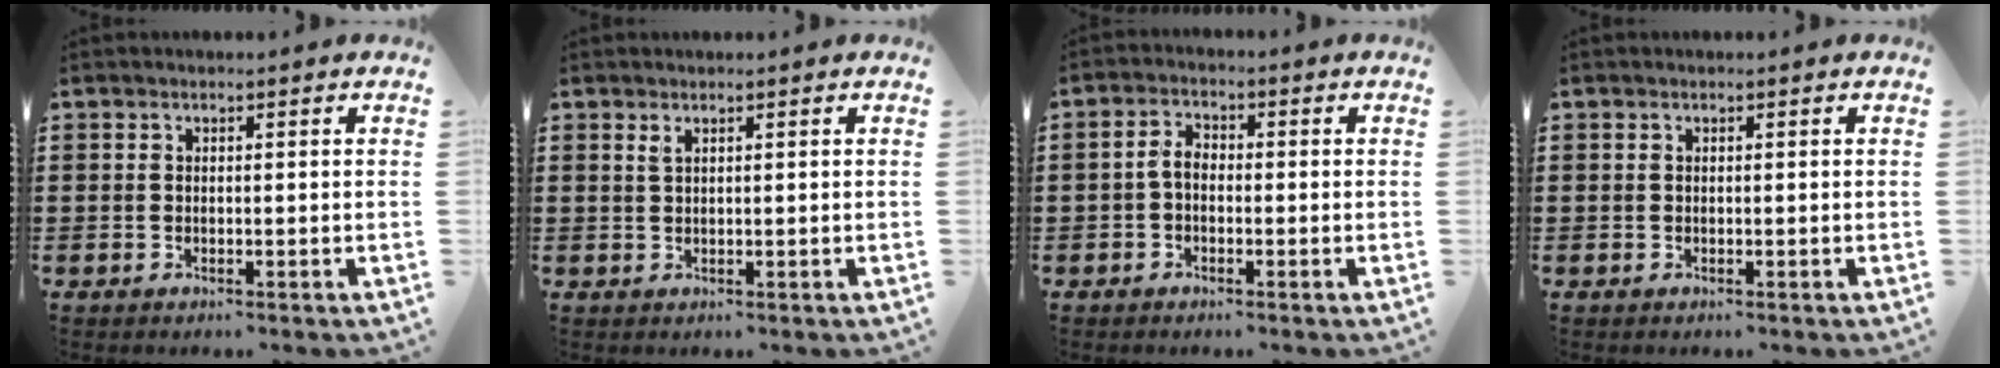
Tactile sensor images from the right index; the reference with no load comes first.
{"total": 0.9, "force": [0.5, 0.3, 0.6], "torque": [-0.014, 0.004, 0.009]}
{"total": 2.9, "force": [-0.7, 1.7, 2.2], "torque": [-0.059, 0.000, -0.020]}
{"total": 0.0}